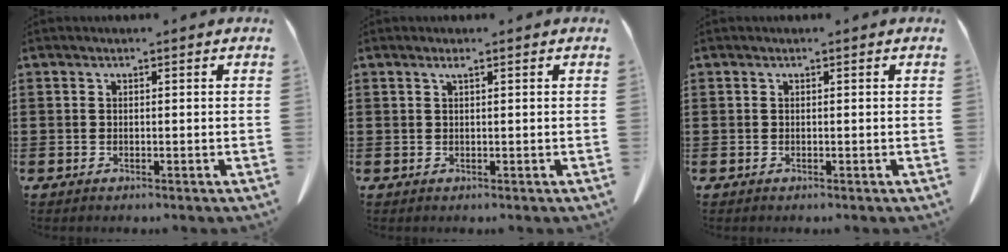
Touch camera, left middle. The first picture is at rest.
{"total": 0.8, "force": [0.4, 0.0, 0.7], "torque": [-0.014, 0.000, 0.008]}
{"total": 0.0}